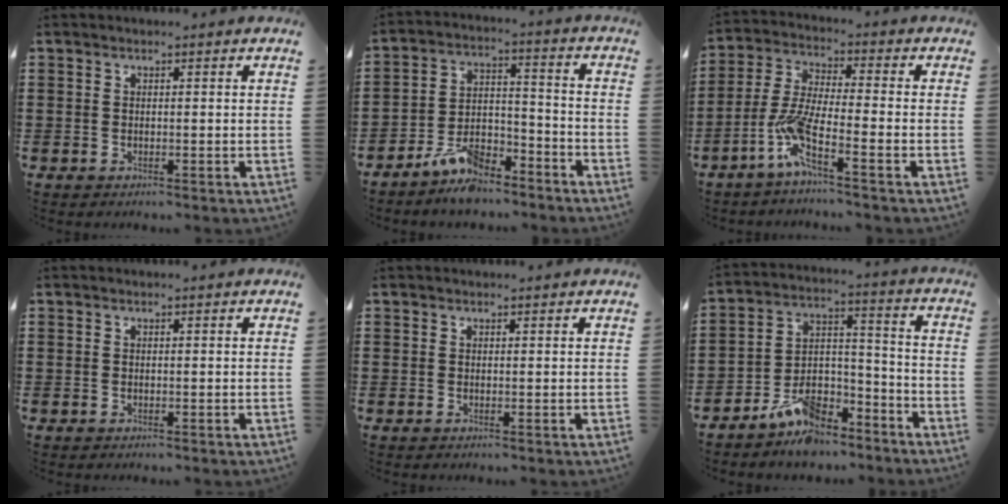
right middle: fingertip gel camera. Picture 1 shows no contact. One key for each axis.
{"total": 8.5, "fx": -7.2, "fy": 2.9, "fz": 3.5, "tx": -0.072, "ty": 0.018, "tz": -0.141}
{"total": 7.2, "fx": -4.1, "fy": 1.4, "fz": 5.7, "tx": -0.129, "ty": -0.008, "tz": -0.082}
{"total": 0.0}
{"total": 0.0}
{"total": 9.5, "fx": -8.2, "fy": 3.5, "fz": 3.2, "tx": -0.057, "ty": 0.028, "tz": -0.156}